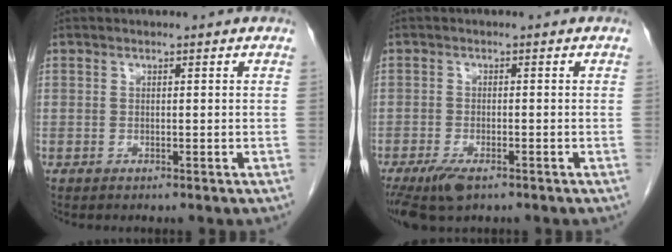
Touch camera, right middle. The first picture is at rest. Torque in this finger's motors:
{"motor_torque": [0.87, -0.49, 0.38, 0.10]}